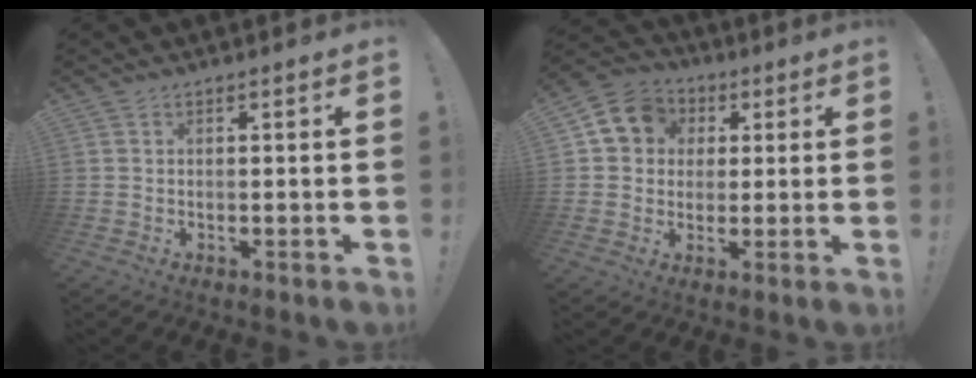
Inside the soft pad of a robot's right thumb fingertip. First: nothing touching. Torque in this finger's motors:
{"motor_torque": [-0.01, 0.92, 0.13, 0.00, 0.20]}